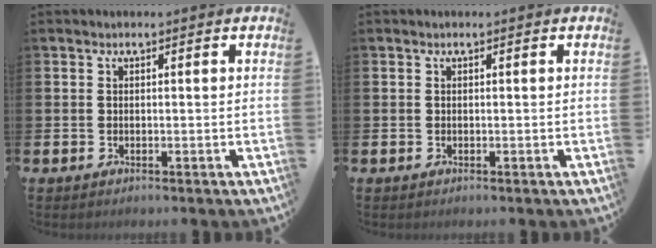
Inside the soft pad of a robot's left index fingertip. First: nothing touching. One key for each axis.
{"total": 0.0}